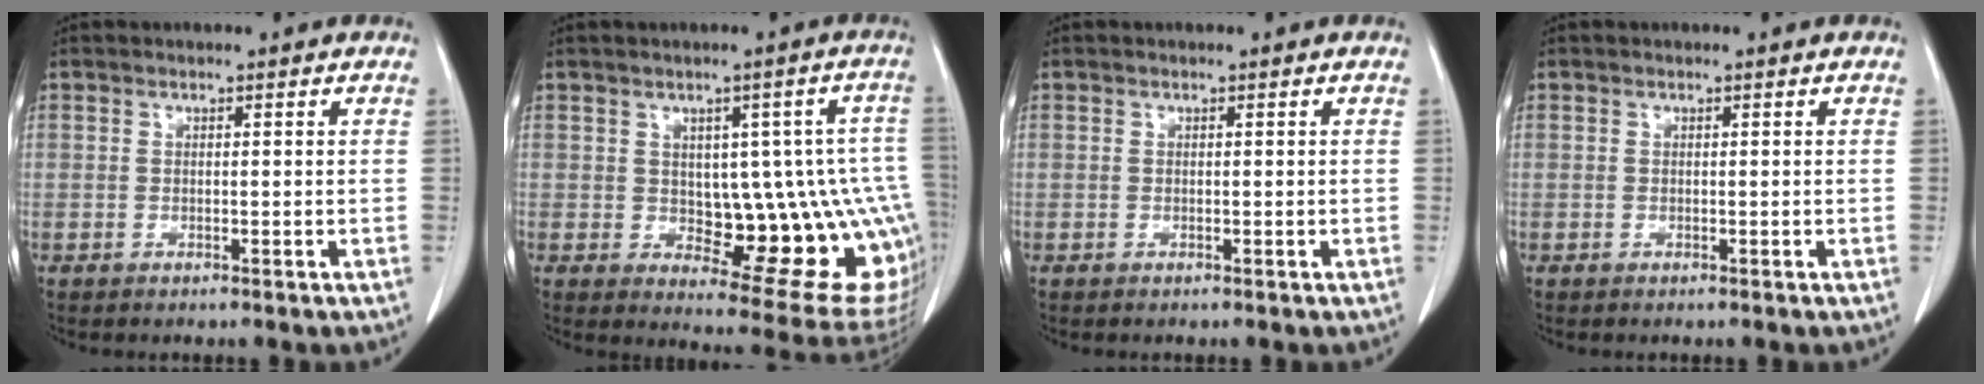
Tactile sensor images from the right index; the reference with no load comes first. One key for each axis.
{"total": 16.0, "fx": -1.2, "fy": 5.9, "fz": 14.9, "tx": -0.129, "ty": 0.017, "tz": 0.006}
{"total": 0.0}
{"total": 0.0}